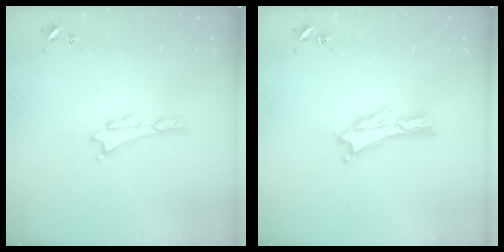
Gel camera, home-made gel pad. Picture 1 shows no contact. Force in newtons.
{"total": 0.9, "press": 0.9, "slide": 0.2}